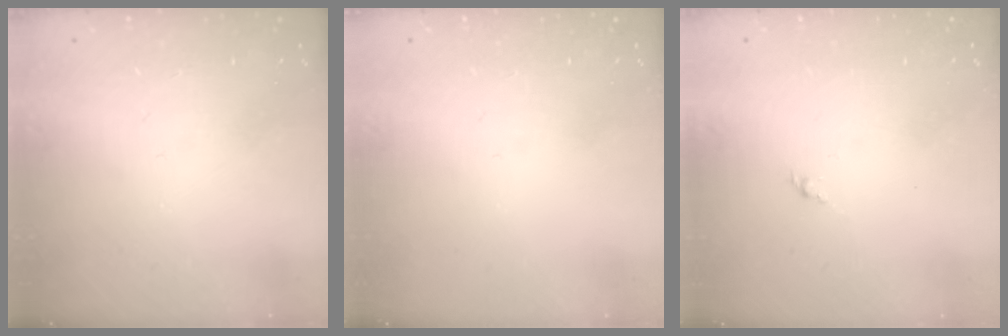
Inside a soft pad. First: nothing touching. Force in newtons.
{"total": 0.0}
{"total": 1.6, "press": 1.5, "slide": 0.6}